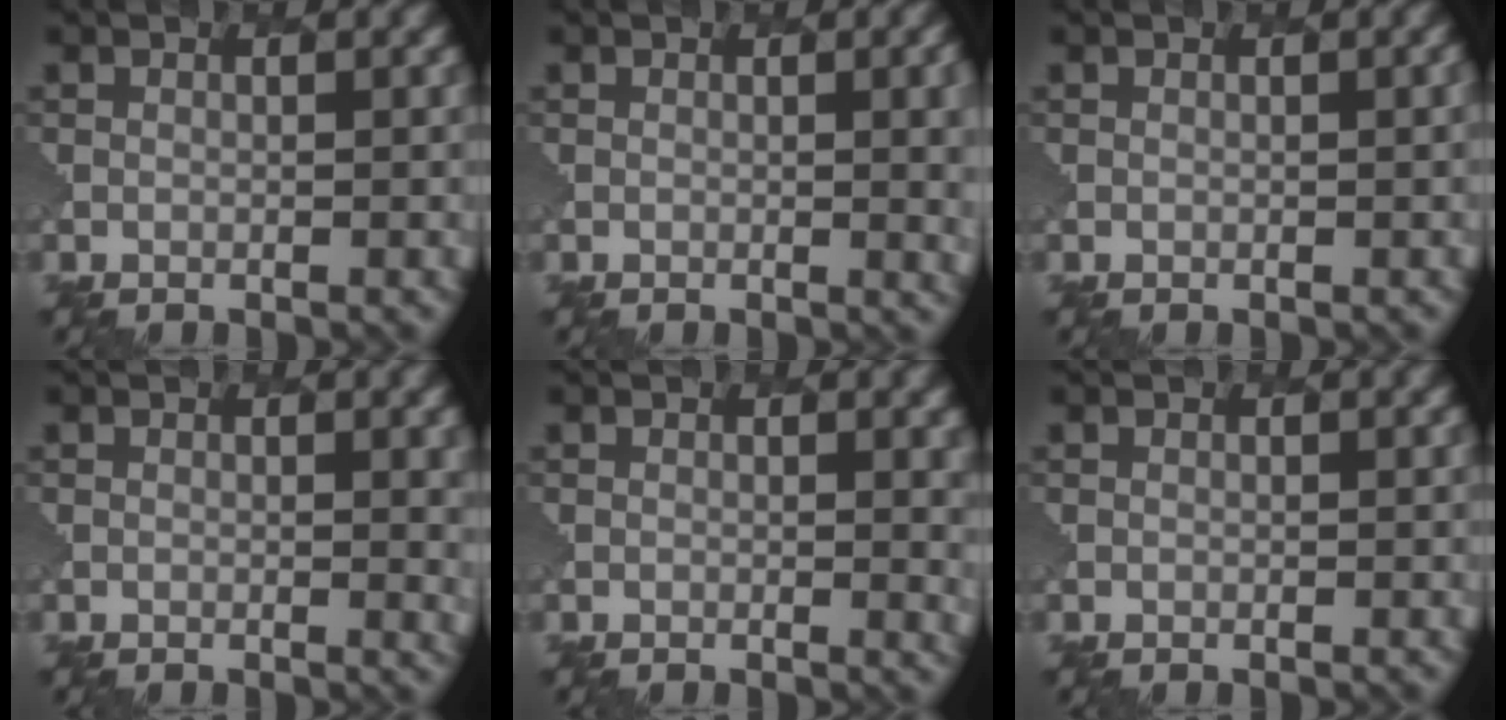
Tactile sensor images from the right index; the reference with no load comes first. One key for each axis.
{"total": 4.6, "fx": 0.3, "fy": 1.7, "fz": 4.2, "tx": -0.034, "ty": 0.001, "tz": 0.002}
{"total": 0.9, "fx": 0.0, "fy": 0.4, "fz": 0.8, "tx": 0.001, "ty": 0.005, "tz": 0.001}
{"total": 2.5, "fx": 0.3, "fy": 0.8, "fz": 2.4, "tx": -0.022, "ty": 0.000, "tz": 0.001}
{"total": 2.1, "fx": 0.4, "fy": 0.7, "fz": 2.0, "tx": -0.018, "ty": 0.000, "tz": 0.000}
{"total": 0.0}